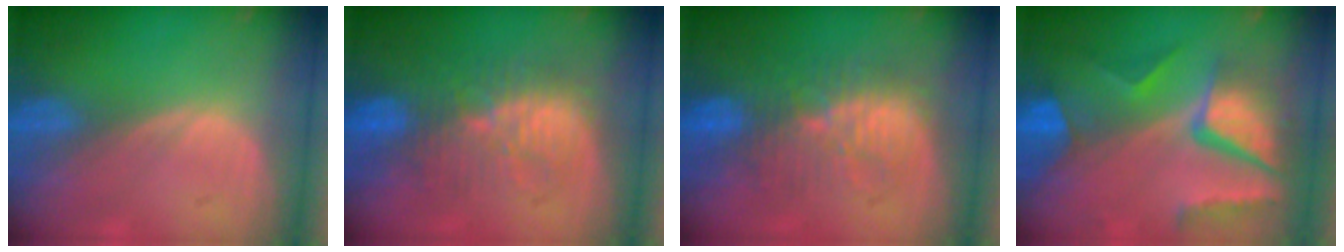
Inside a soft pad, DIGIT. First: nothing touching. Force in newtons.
{"total": 9.6, "press": 9.2, "slide": 2.8}
{"total": 9.6, "press": 9.2, "slide": 2.8}
{"total": 11.0, "press": 9.0, "slide": 6.3}